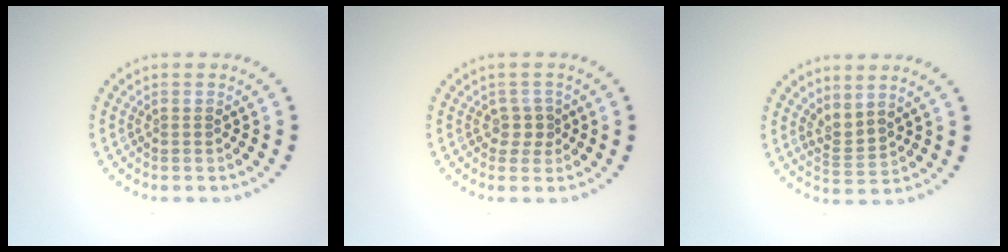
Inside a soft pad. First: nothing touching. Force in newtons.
{"total": 1.6, "press": 1.2, "slide": 1.0}
{"total": 2.1, "press": 1.4, "slide": 1.6}